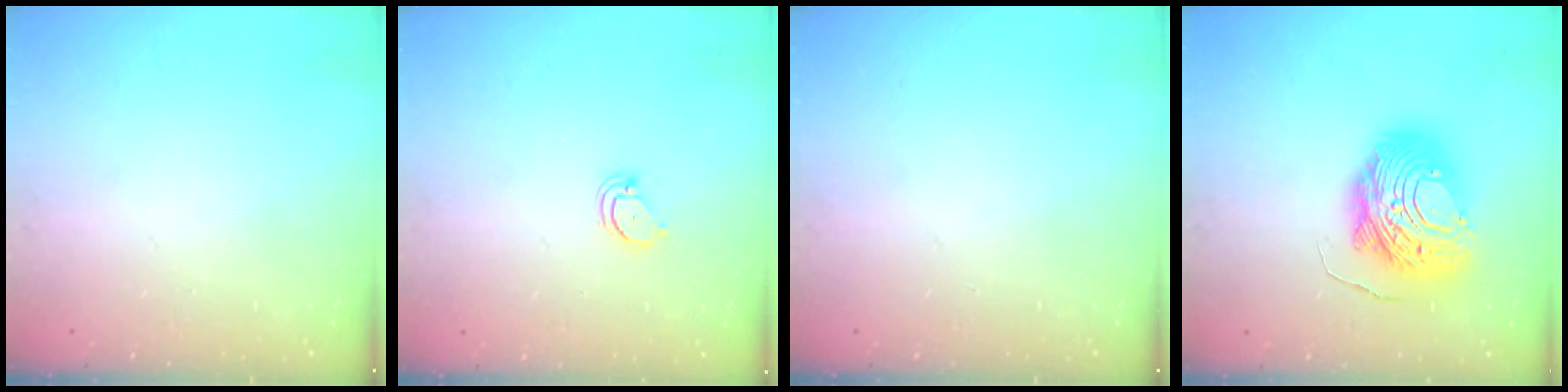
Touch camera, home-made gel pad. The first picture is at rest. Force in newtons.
{"total": 2.1, "press": 2.1, "slide": 0.2}
{"total": 0.0}
{"total": 17.5, "press": 17.5, "slide": 1.5}